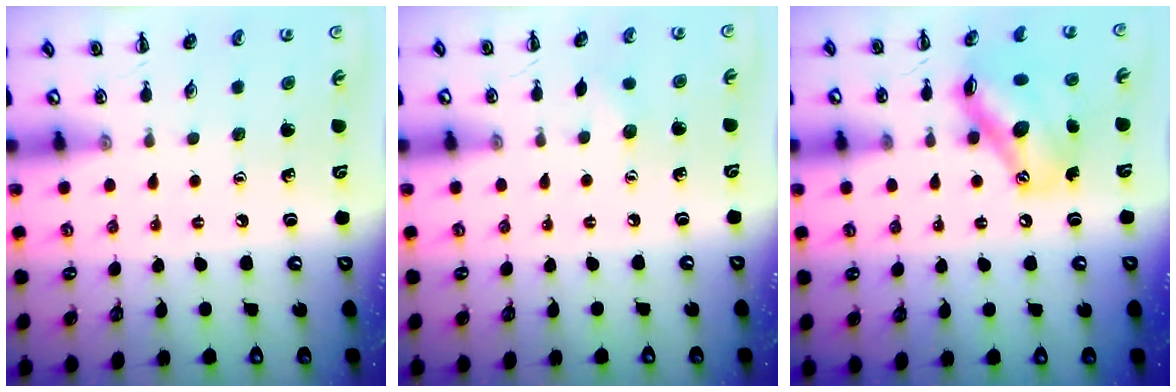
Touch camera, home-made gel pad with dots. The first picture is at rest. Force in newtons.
{"total": 3.9, "press": 3.8, "slide": 1.0}
{"total": 14.5, "press": 14.2, "slide": 2.4}